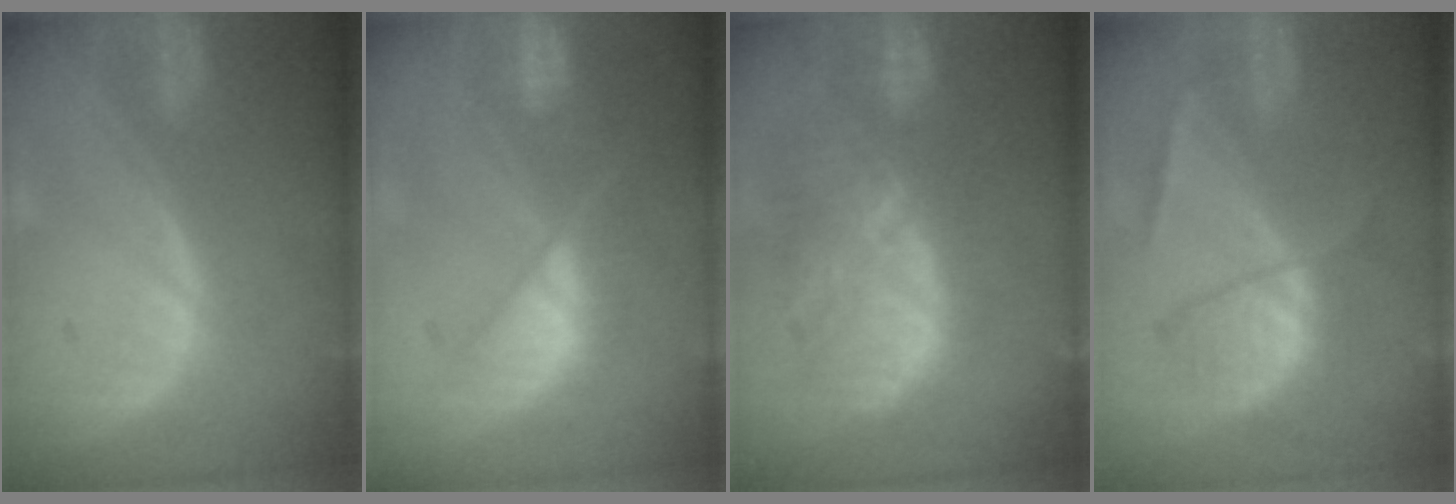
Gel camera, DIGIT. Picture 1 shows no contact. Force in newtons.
{"total": 9.4, "press": 7.9, "slide": 5.0}
{"total": 11.3, "press": 10.9, "slide": 3.1}
{"total": 6.6, "press": 6.2, "slide": 2.4}